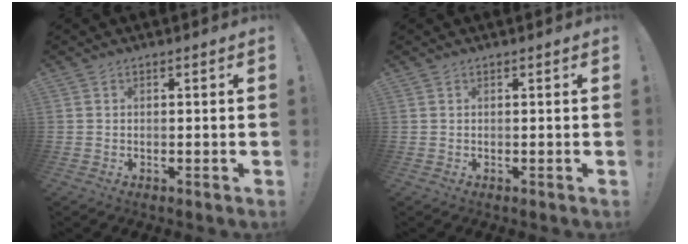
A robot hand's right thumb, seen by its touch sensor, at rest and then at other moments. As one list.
[{"total": 0.0}]